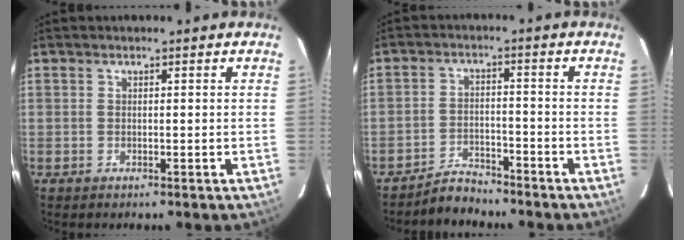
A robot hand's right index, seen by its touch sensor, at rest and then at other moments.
{"total": 5.0, "force": [-4.8, 1.3, 0.4], "torque": [-0.023, 0.013, -0.081]}